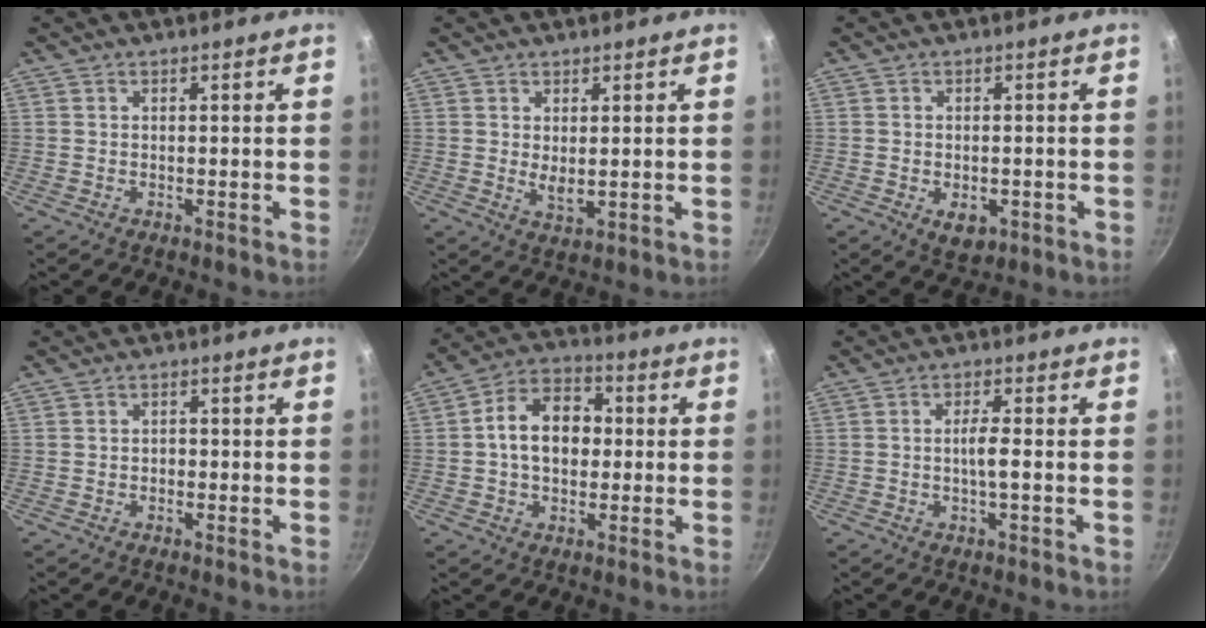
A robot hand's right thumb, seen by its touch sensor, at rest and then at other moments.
{"total": 3.2, "force": [0.8, 1.4, 2.7], "torque": [-0.046, -0.016, 0.018]}
{"total": 4.6, "force": [-1.5, 3.0, 3.1], "torque": [-0.037, 0.000, -0.013]}
{"total": 1.2, "force": [-0.5, 1.0, 0.5], "torque": [-0.005, 0.005, -0.008]}
{"total": 11.8, "force": [0.4, 8.5, 8.2], "torque": [-0.100, 0.029, -0.010]}
{"total": 3.2, "force": [-0.6, 0.3, 3.1], "torque": [-0.064, 0.010, -0.014]}